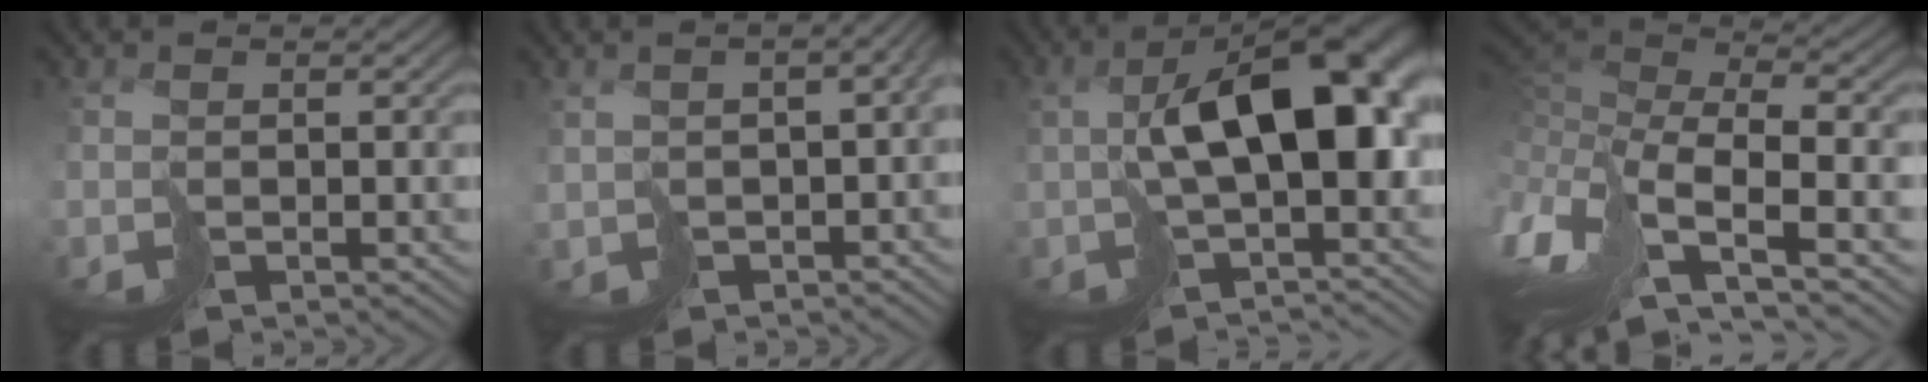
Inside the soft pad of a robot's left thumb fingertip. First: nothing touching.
{"total": 6.4, "force": [-1.2, 3.4, 5.3], "torque": [-0.102, -0.025, 0.004]}
{"total": 13.2, "force": [-0.2, 6.3, 11.6], "torque": [-0.187, -0.002, 0.019]}
{"total": 12.6, "force": [-4.2, 4.8, 10.9], "torque": [-0.307, -0.020, -0.042]}